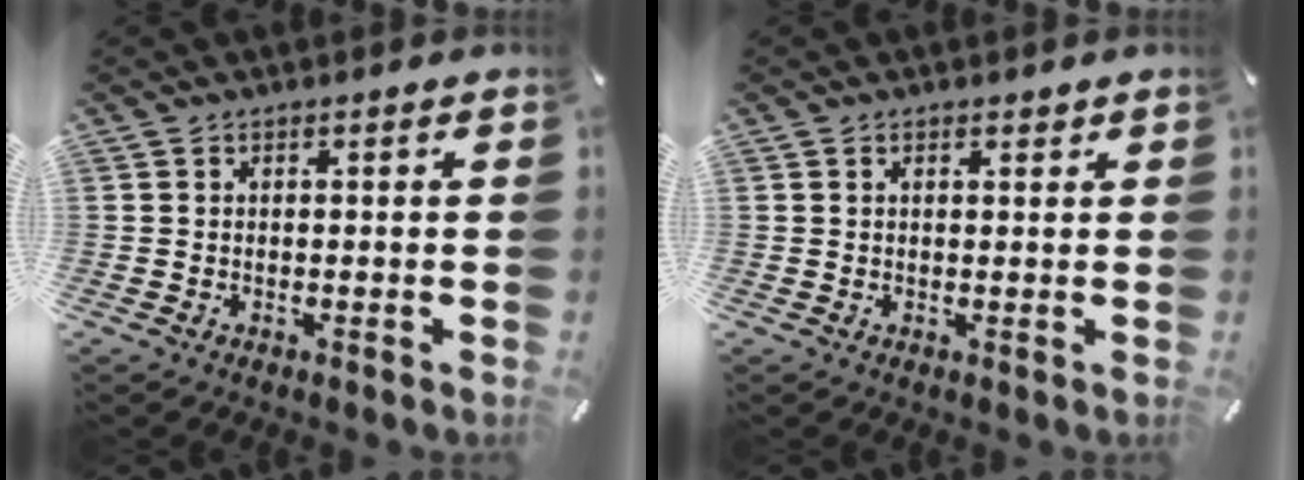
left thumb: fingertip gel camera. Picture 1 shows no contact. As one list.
[{"total": 1.5, "force": [0.8, 0.7, 1.0], "torque": [-0.020, 0.002, 0.015]}]